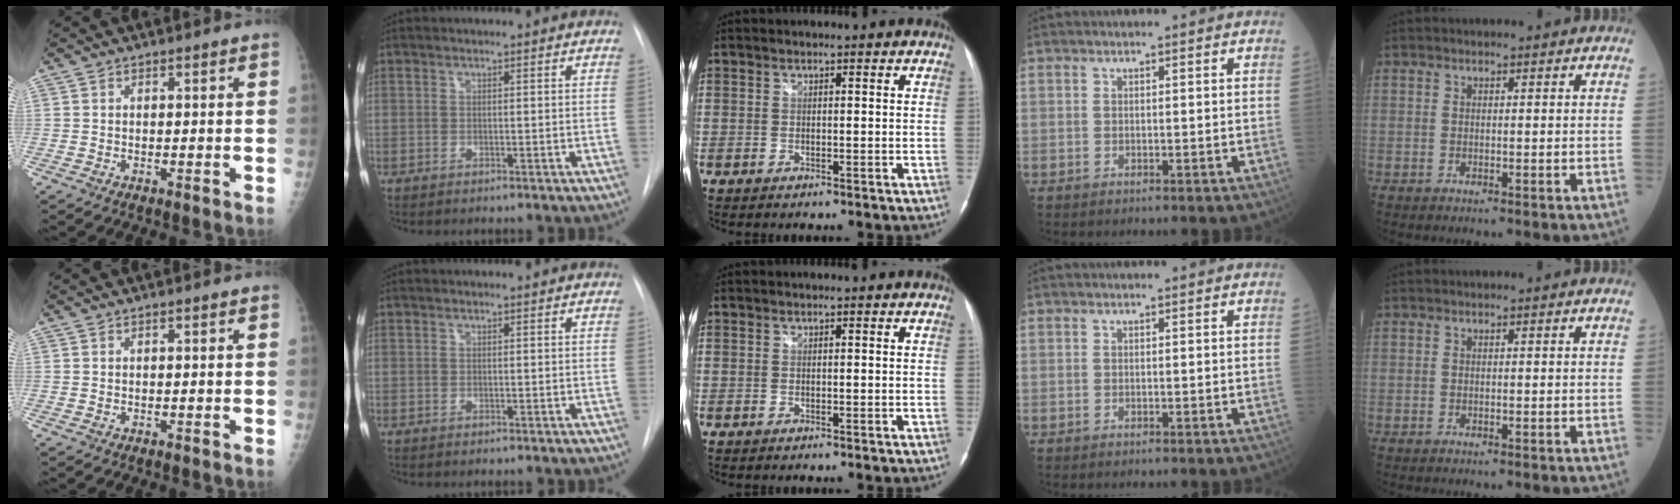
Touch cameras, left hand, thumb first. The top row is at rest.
{}